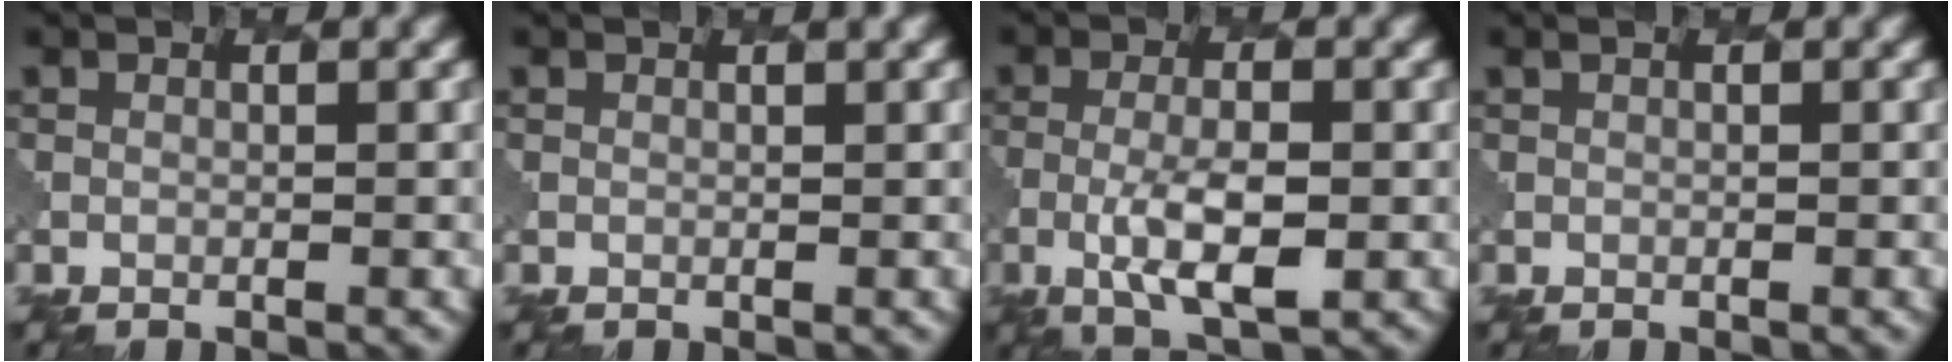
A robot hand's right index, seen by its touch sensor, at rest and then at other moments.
{"total": 0.9, "force": [0.4, 0.3, 0.7], "torque": [-0.007, -0.002, 0.005]}
{"total": 4.7, "force": [-1.1, 1.6, 4.3], "torque": [-0.086, -0.006, -0.019]}
{"total": 0.6, "force": [0.3, 0.1, 0.5], "torque": [-0.008, -0.001, 0.005]}